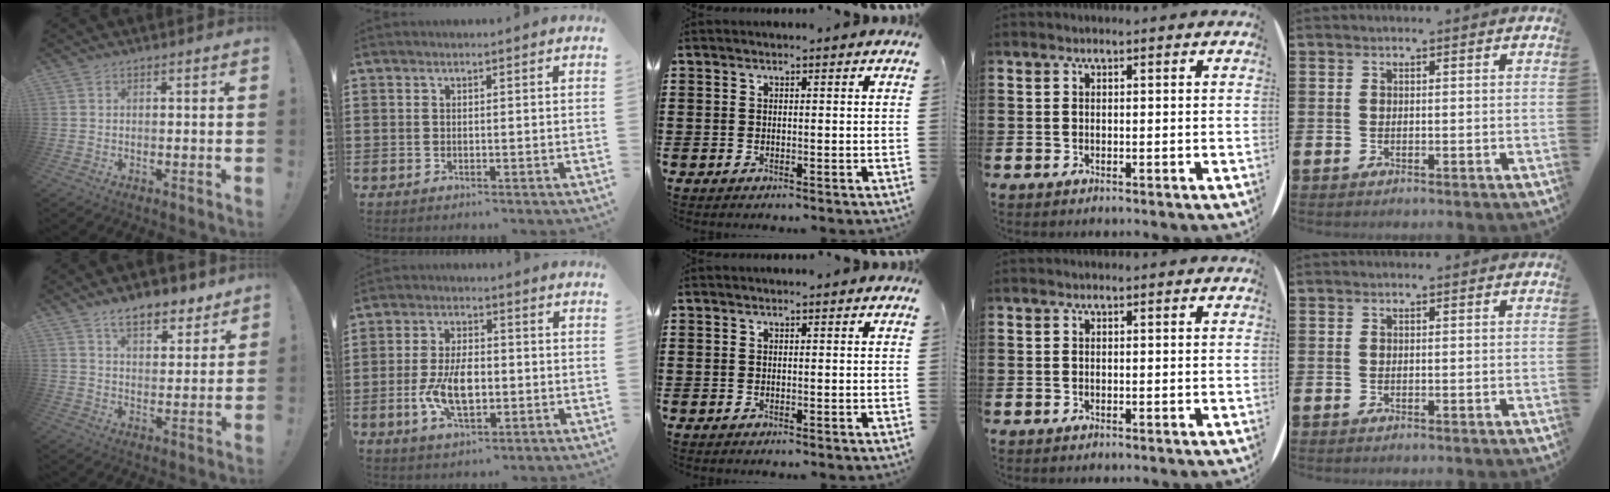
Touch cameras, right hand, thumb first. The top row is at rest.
{"thumb": {"total": 9.7, "force": [7.1, 4.5, 4.8], "torque": [-0.066, -0.041, 0.129]}, "index": {"total": 8.0, "force": [-1.3, 4.1, 6.8], "torque": [-0.145, 0.001, -0.027]}}